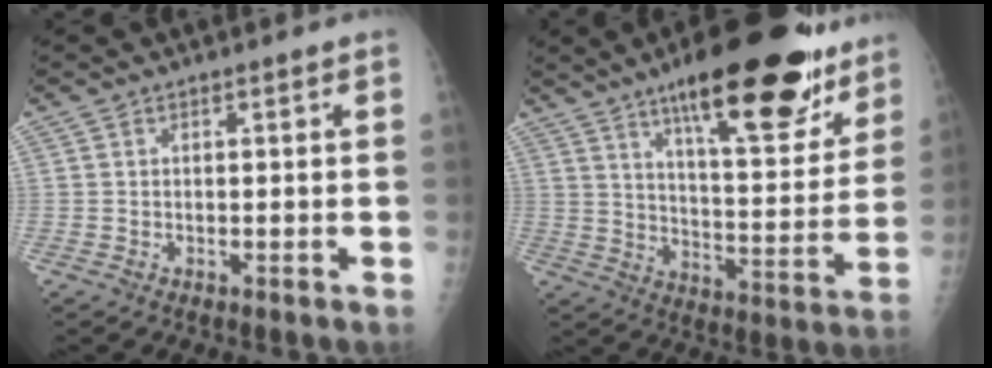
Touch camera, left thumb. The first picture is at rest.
{"total": 23.5, "force": [15.1, 7.1, 16.5], "torque": [-0.199, -0.063, 0.226]}